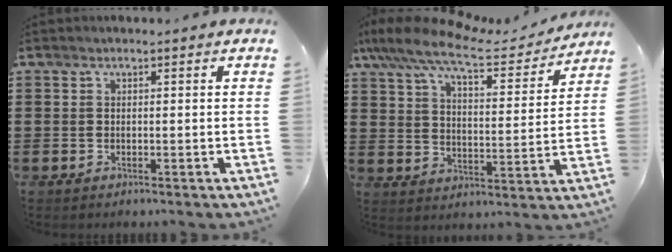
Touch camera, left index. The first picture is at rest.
{"total": 9.9, "force": [8.2, 1.6, 5.4], "torque": [-0.127, -0.044, 0.135]}